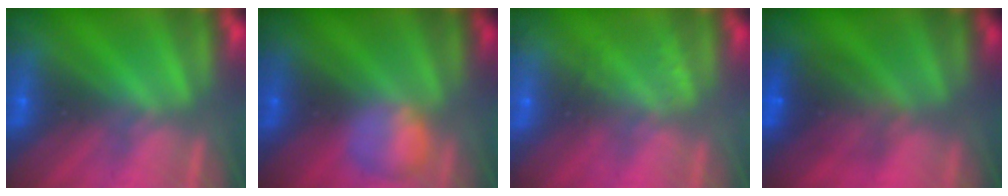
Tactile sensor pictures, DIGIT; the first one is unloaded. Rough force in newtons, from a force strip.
{"total": 2.4}
{"total": 2.1}
{"total": 7.4}